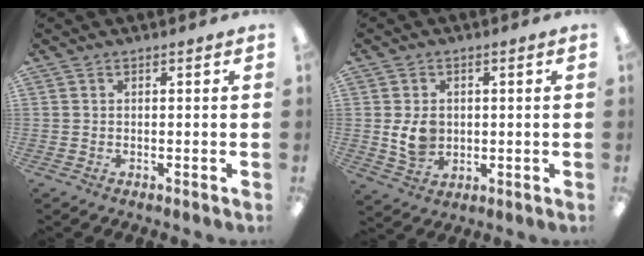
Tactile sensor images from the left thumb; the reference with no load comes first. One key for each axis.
{"total": 6.8, "fx": 0.3, "fy": 5.4, "fz": 4.2, "tx": -0.068, "ty": -0.001, "tz": 0.005}